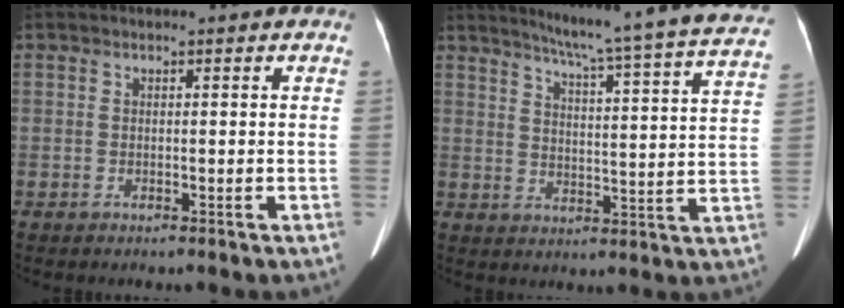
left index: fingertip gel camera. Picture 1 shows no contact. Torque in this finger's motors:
{"motor_torque": [-0.54, -1.60, 0.00, 0.02]}